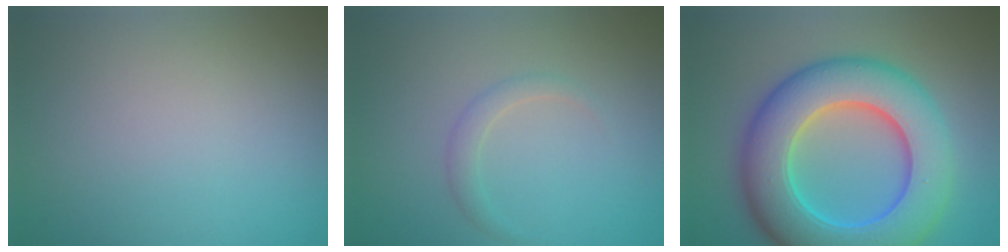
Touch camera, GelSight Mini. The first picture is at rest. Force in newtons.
{"total": 1.3, "press": 1.2, "slide": 0.1}
{"total": 12.1, "press": 12.1, "slide": 0.1}